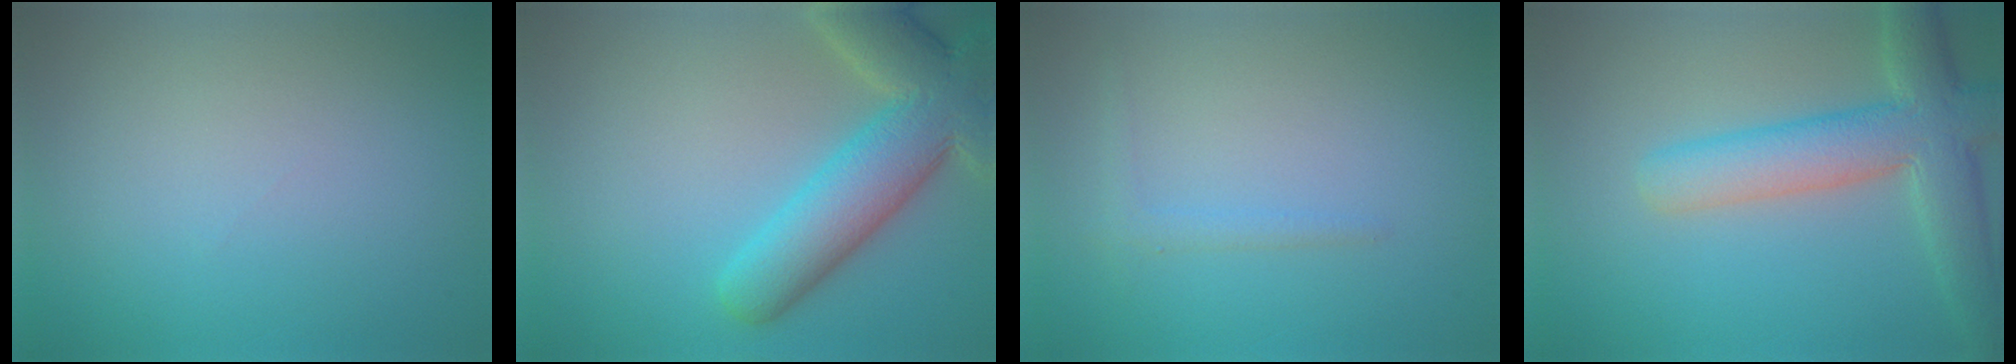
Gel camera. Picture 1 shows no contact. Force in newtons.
{"total": 9.1, "press": 9.0, "slide": 0.7}
{"total": 1.1, "press": 1.1, "slide": 0.1}
{"total": 7.1, "press": 7.1, "slide": 0.5}